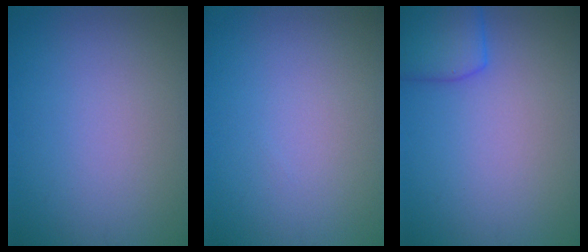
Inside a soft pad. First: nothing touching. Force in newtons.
{"total": 0.0}
{"total": 3.9, "press": 3.8, "slide": 0.3}